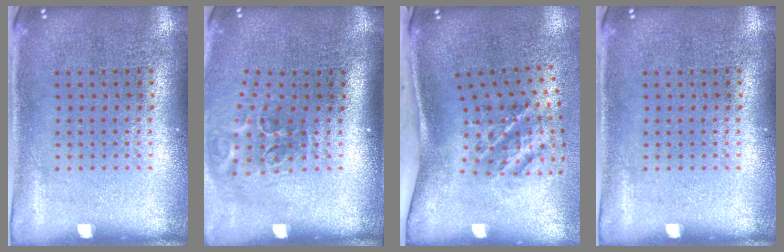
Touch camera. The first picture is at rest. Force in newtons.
{"total": 1.9, "press": 1.1, "slide": 1.5}
{"total": 2.2, "press": 1.3, "slide": 1.8}
{"total": 0.0}